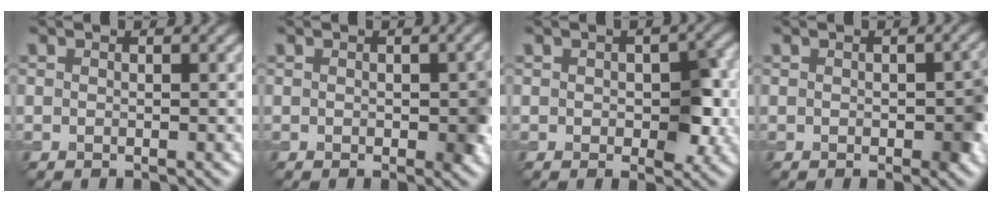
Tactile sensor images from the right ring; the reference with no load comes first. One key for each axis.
{"total": 2.7, "fx": -0.2, "fy": 1.3, "fz": 2.4, "tx": -0.026, "ty": -0.003, "tz": 0.000}
{"total": 4.2, "fx": -0.1, "fy": 2.4, "fz": 3.5, "tx": -0.046, "ty": -0.005, "tz": 0.001}
{"total": 3.0, "fx": -0.4, "fy": 1.5, "fz": 2.6, "tx": -0.028, "ty": -0.002, "tz": -0.004}